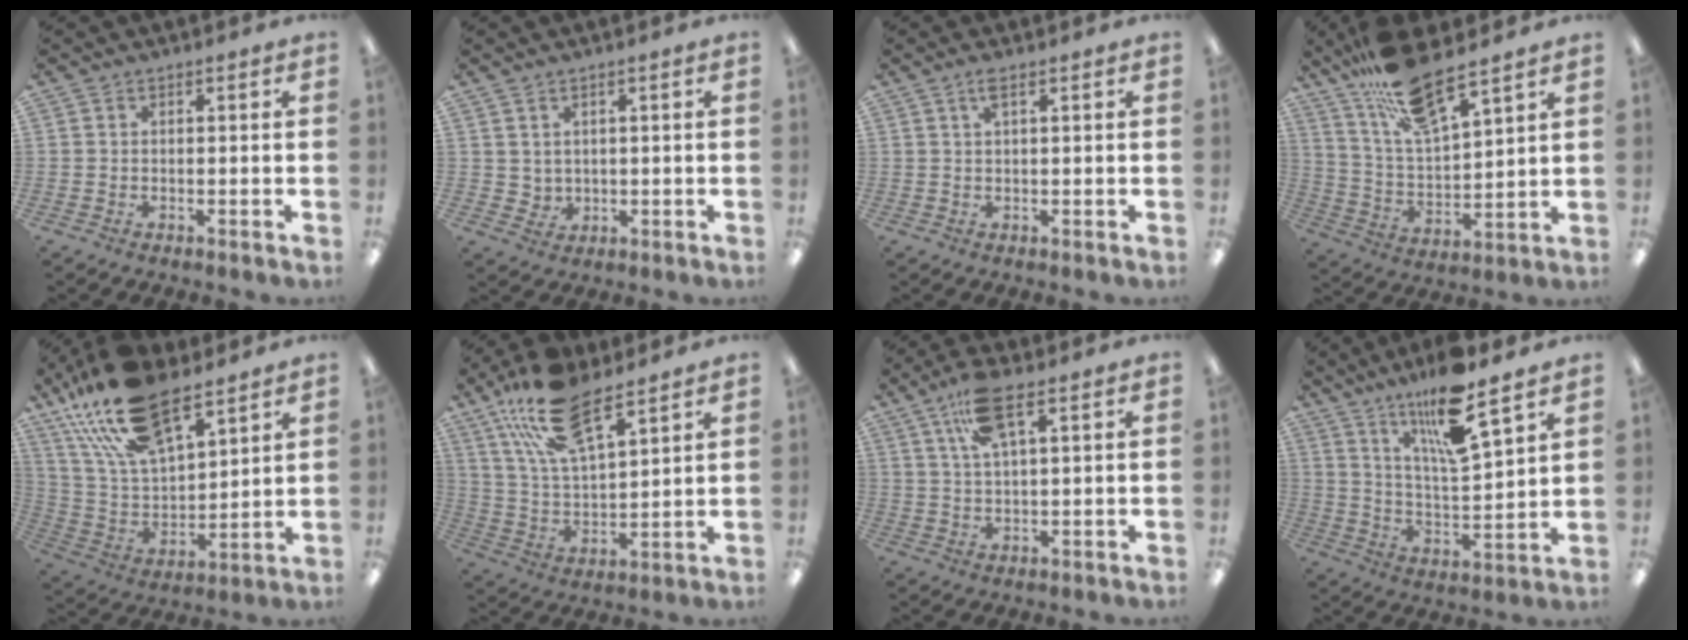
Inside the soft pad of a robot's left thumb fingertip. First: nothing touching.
{"total": 3.0, "force": [2.0, 2.2, 0.4], "torque": [-0.015, -0.008, 0.036]}
{"total": 2.6, "force": [1.4, 0.7, 2.1], "torque": [-0.039, 0.002, 0.022]}
{"total": 15.9, "force": [12.6, 3.7, 8.9], "torque": [-0.174, -0.069, 0.219]}
{"total": 22.9, "force": [15.7, 10.1, 13.3], "torque": [-0.280, -0.072, 0.282]}
{"total": 18.4, "force": [12.1, 7.5, 11.6], "torque": [-0.226, -0.039, 0.213]}
{"total": 10.5, "force": [5.7, 3.6, 8.1], "torque": [-0.159, 0.008, 0.101]}
{"total": 15.0, "force": [11.2, 2.4, 9.8], "torque": [-0.178, -0.063, 0.182]}